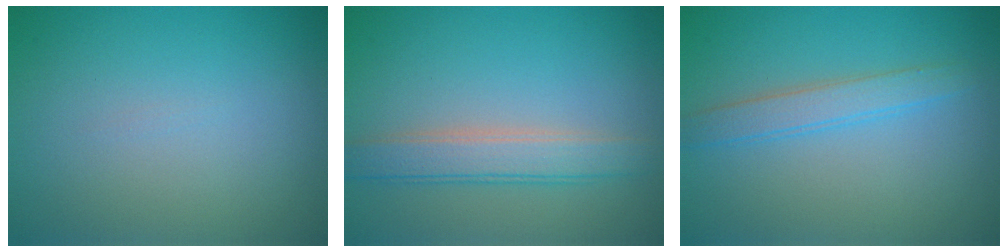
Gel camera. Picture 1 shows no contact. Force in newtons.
{"total": 3.5, "press": 3.5, "slide": 0.2}
{"total": 2.4, "press": 2.4, "slide": 0.1}